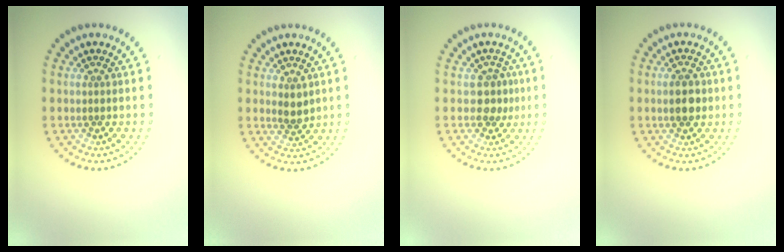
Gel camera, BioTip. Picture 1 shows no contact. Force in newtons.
{"total": 1.4, "press": 1.3, "slide": 0.4}
{"total": 1.9, "press": 1.6, "slide": 1.0}
{"total": 2.9, "press": 2.9, "slide": 0.0}